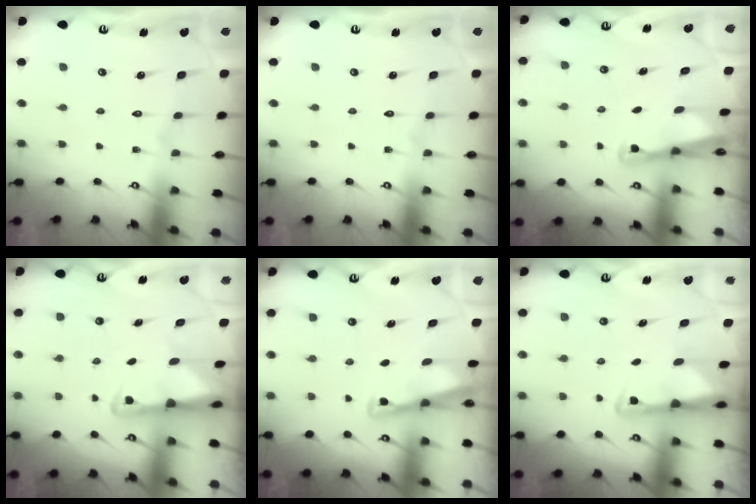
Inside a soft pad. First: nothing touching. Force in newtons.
{"total": 0.0}
{"total": 2.5, "press": 2.5, "slide": 0.2}
{"total": 3.4, "press": 3.4, "slide": 0.6}
{"total": 2.9, "press": 2.9, "slide": 0.4}
{"total": 3.1, "press": 3.0, "slide": 0.6}